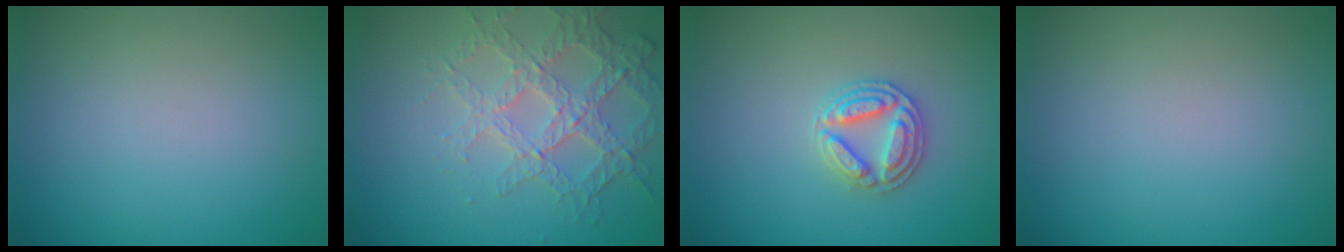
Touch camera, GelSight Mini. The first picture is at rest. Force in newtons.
{"total": 3.8, "press": 3.7, "slide": 0.9}
{"total": 2.9, "press": 2.9, "slide": 0.2}
{"total": 0.0}